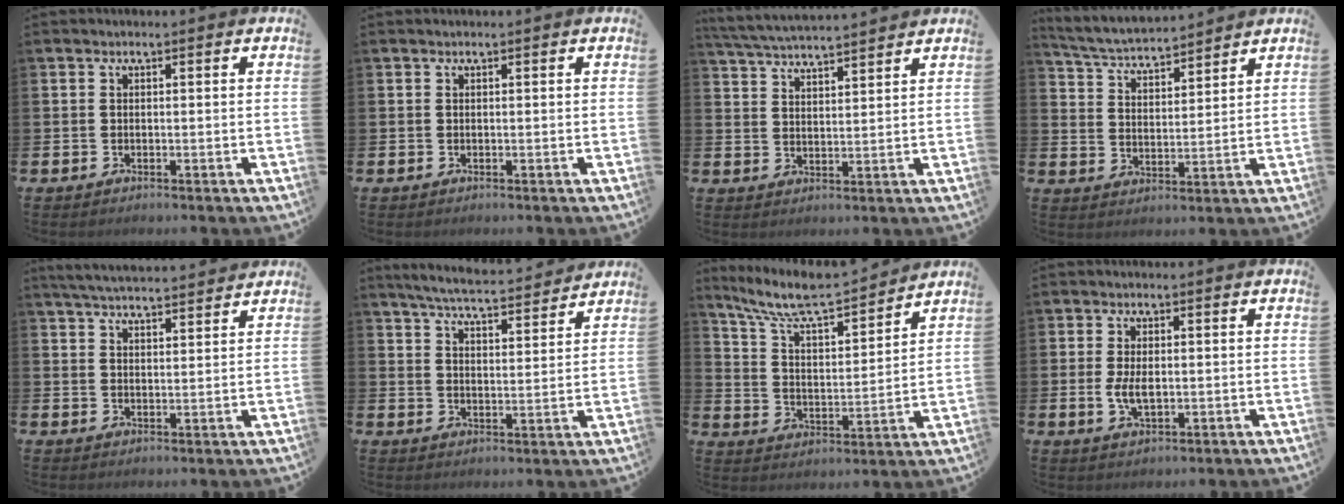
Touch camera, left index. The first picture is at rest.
{"total": 0.0}
{"total": 4.9, "force": [4.8, 0.1, 0.7], "torque": [-0.031, -0.027, 0.087]}
{"total": 4.7, "force": [4.6, 0.4, 0.6], "torque": [-0.033, -0.035, 0.078]}
{"total": 4.7, "force": [4.6, 0.2, 0.7], "torque": [-0.021, -0.025, 0.082]}
{"total": 5.9, "force": [5.7, 0.3, 1.4], "torque": [-0.038, -0.043, 0.097]}
{"total": 8.9, "force": [8.3, 1.0, 2.9], "torque": [-0.094, -0.060, 0.142]}
{"total": 3.5, "force": [-0.1, 1.8, 3.0], "torque": [-0.042, -0.001, -0.005]}